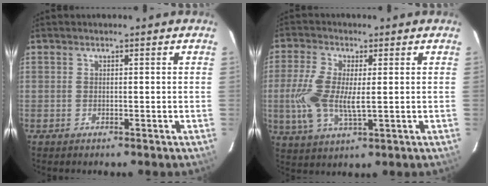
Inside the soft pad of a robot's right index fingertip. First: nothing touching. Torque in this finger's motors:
{"motor_torque": [0.41, 0.16, 0.14, 0.13]}